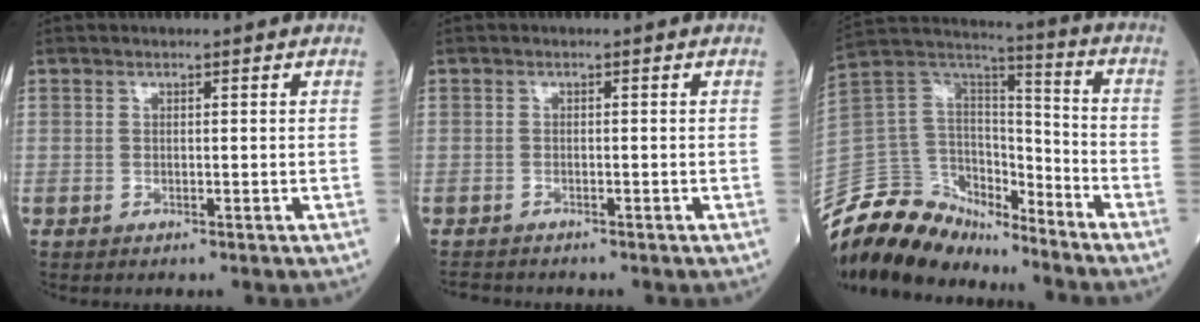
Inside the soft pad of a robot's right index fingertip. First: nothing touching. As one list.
[{"total": 1.9, "force": [-1.8, 0.7, 0.0], "torque": [-0.004, -0.003, -0.032]}, {"total": 20.0, "force": [-17.9, 7.2, 5.4], "torque": [-0.123, 0.047, -0.317]}]